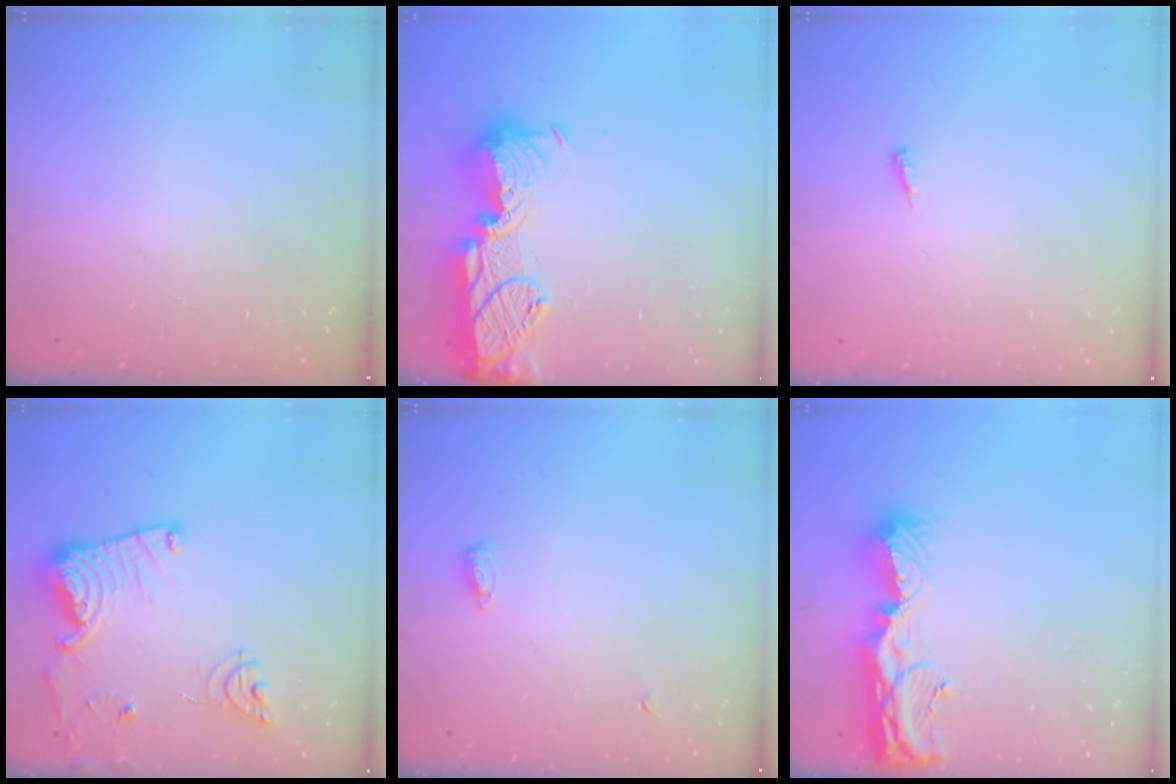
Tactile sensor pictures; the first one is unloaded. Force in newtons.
{"total": 19.3, "press": 19.2, "slide": 1.1}
{"total": 3.5, "press": 3.5, "slide": 0.3}
{"total": 15.7, "press": 15.6, "slide": 1.7}
{"total": 8.9, "press": 6.0, "slide": 6.5}
{"total": 12.3, "press": 12.3, "slide": 1.3}